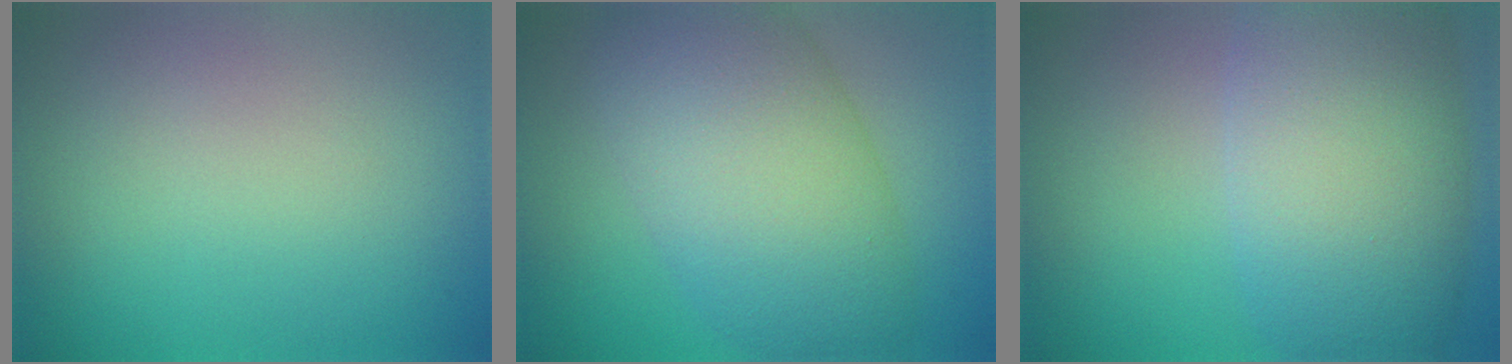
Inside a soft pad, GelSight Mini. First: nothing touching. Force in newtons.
{"total": 9.6, "press": 9.6, "slide": 0.2}
{"total": 9.9, "press": 9.9, "slide": 0.1}